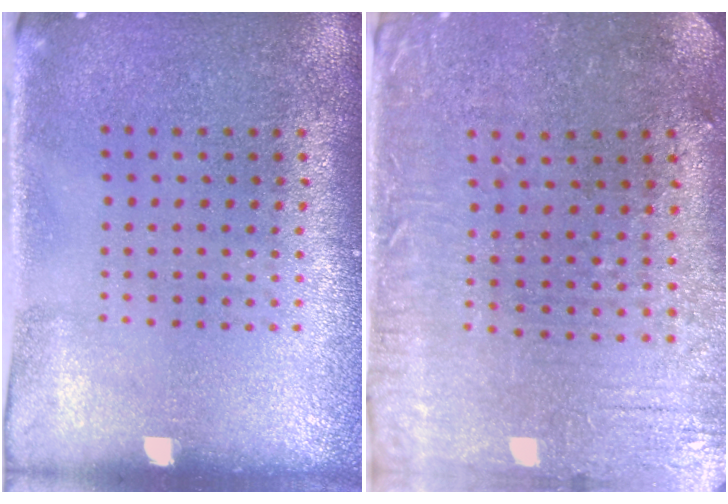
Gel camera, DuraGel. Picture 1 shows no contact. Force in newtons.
{"total": 0.7, "press": 0.6, "slide": 0.4}